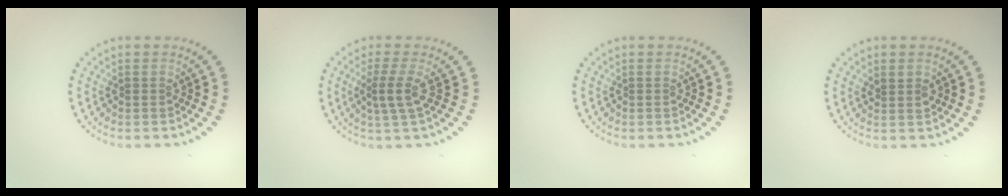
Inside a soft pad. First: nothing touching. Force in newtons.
{"total": 2.3, "press": 1.8, "slide": 1.5}
{"total": 0.0}
{"total": 1.2, "press": 1.1, "slide": 0.5}